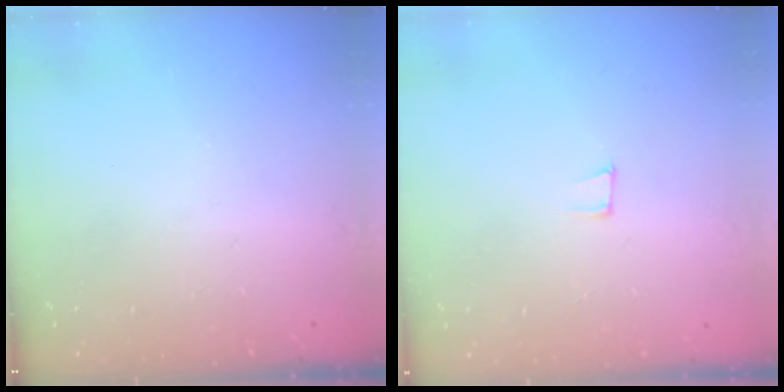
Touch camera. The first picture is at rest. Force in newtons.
{"total": 5.9, "press": 5.2, "slide": 2.8}